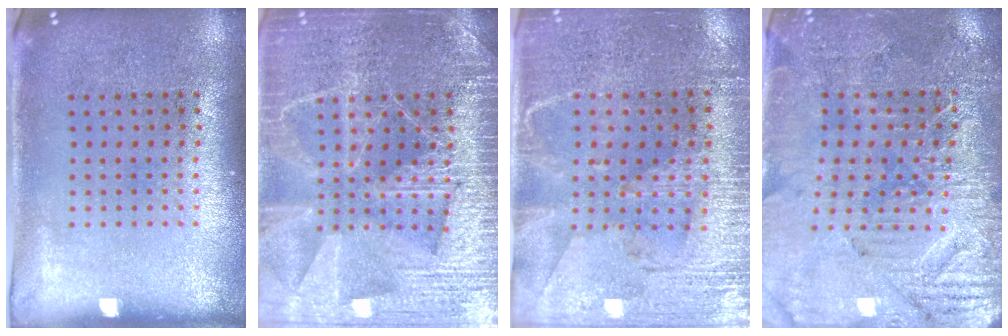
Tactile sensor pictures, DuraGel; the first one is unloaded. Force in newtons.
{"total": 6.5, "press": 6.4, "slide": 0.8}
{"total": 3.3, "press": 2.8, "slide": 1.7}
{"total": 3.3, "press": 3.3, "slide": 0.4}